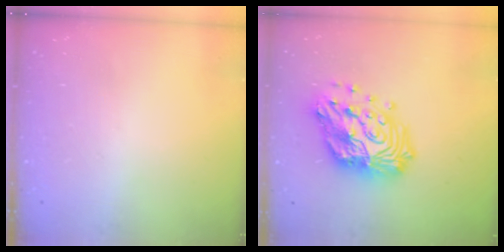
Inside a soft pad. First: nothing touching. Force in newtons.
{"total": 20.7, "press": 20.7, "slide": 1.9}